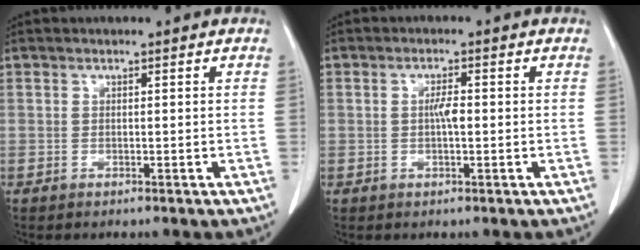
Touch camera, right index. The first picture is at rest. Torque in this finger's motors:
{"motor_torque": [0.19, 0.21, 0.02, 0.02]}